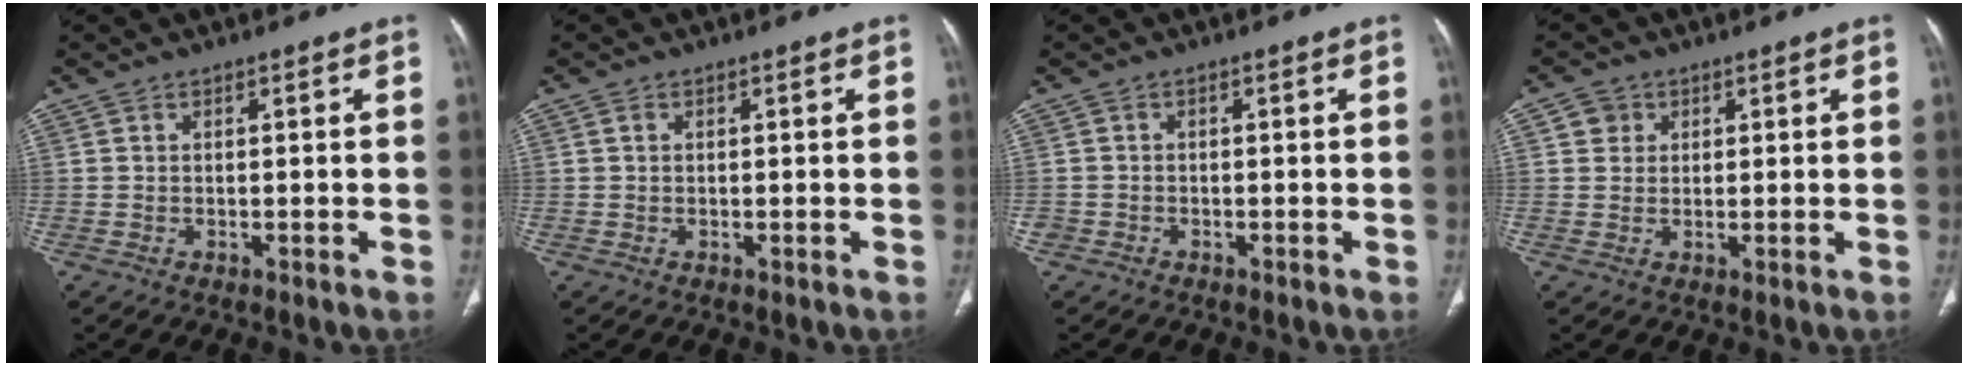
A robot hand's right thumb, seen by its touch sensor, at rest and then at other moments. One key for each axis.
{"total": 0.6, "fx": 0.2, "fy": 0.4, "fz": 0.4, "tx": -0.007, "ty": 0.003, "tz": 0.004}
{"total": 1.2, "fx": -0.8, "fy": 0.9, "fz": 0.0, "tx": -0.003, "ty": 0.004, "tz": -0.017}
{"total": 3.0, "fx": 1.1, "fy": 2.7, "fz": 0.5, "tx": 0.007, "ty": -0.003, "tz": 0.015}